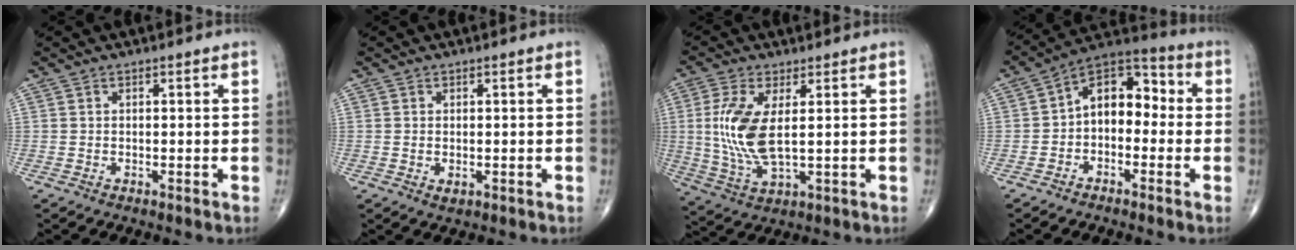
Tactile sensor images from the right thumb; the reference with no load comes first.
{"total": 1.3, "force": [-0.2, 0.8, 0.9], "torque": [-0.015, -0.004, 0.000]}
{"total": 11.2, "force": [1.4, 4.4, 10.2], "torque": [-0.234, -0.014, 0.035]}
{"total": 10.6, "force": [-0.8, 7.0, 7.9], "torque": [-0.090, 0.045, -0.035]}